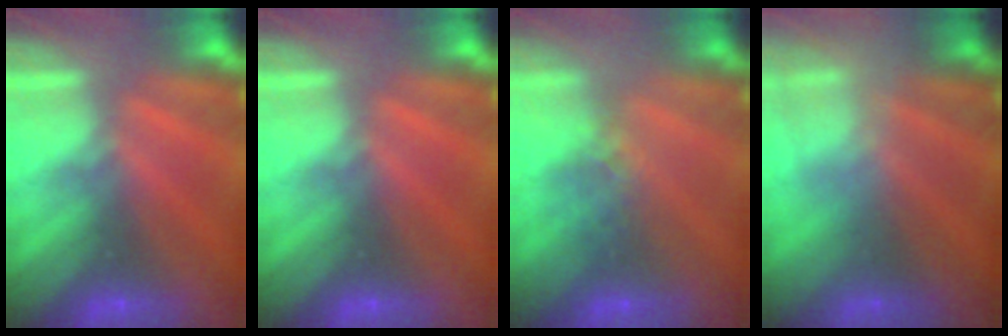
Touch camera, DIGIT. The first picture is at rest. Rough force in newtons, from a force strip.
{"total": 0.0}
{"total": 3.8}
{"total": 2.3}